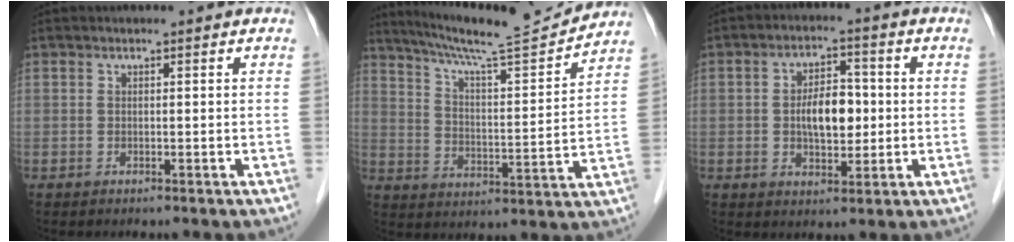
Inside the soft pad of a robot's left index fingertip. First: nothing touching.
{"total": 15.1, "force": [14.3, -0.6, 4.9], "torque": [-0.091, -0.017, 0.221]}
{"total": 6.9, "force": [-0.2, 3.4, 6.0], "torque": [-0.107, 0.006, -0.004]}